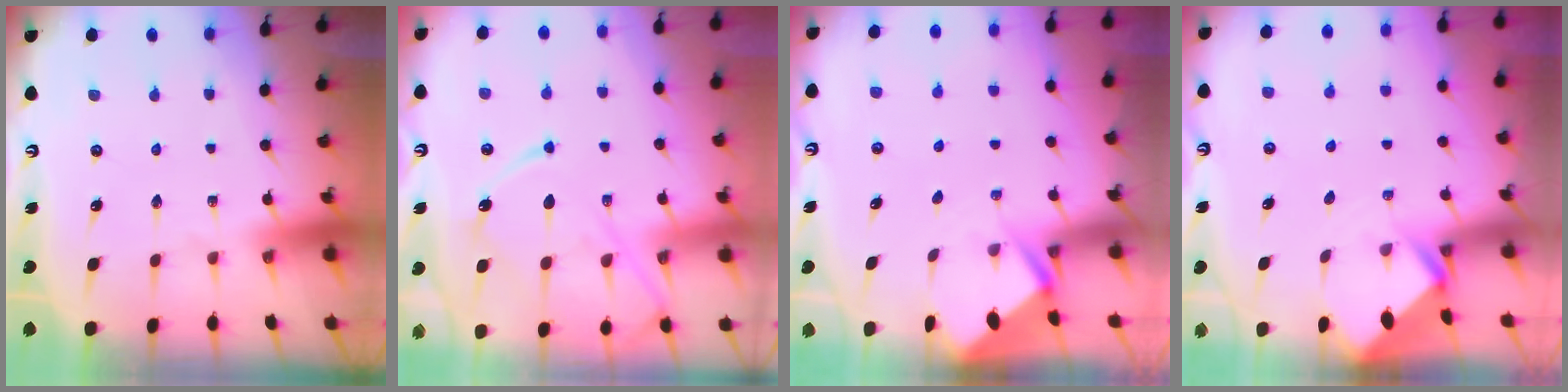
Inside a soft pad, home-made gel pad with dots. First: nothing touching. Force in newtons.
{"total": 12.5, "press": 12.5, "slide": 1.0}
{"total": 2.8, "press": 2.8, "slide": 0.1}
{"total": 2.6, "press": 2.6, "slide": 0.2}